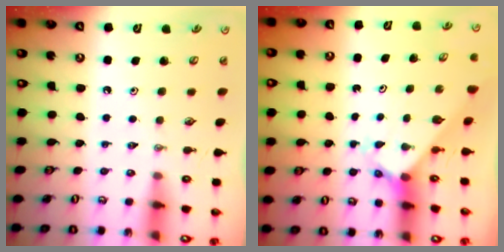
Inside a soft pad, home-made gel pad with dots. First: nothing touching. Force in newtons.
{"total": 2.1, "press": 2.1, "slide": 0.2}